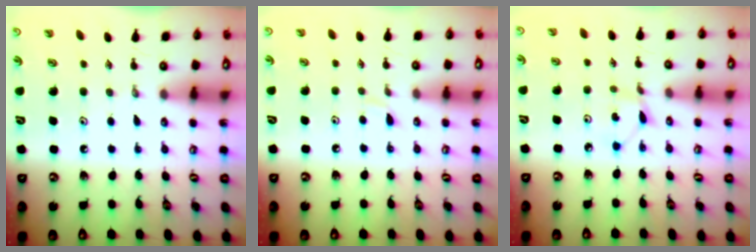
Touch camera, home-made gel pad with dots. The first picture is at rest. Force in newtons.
{"total": 3.2, "press": 3.2, "slide": 0.4}
{"total": 2.3, "press": 2.3, "slide": 0.2}